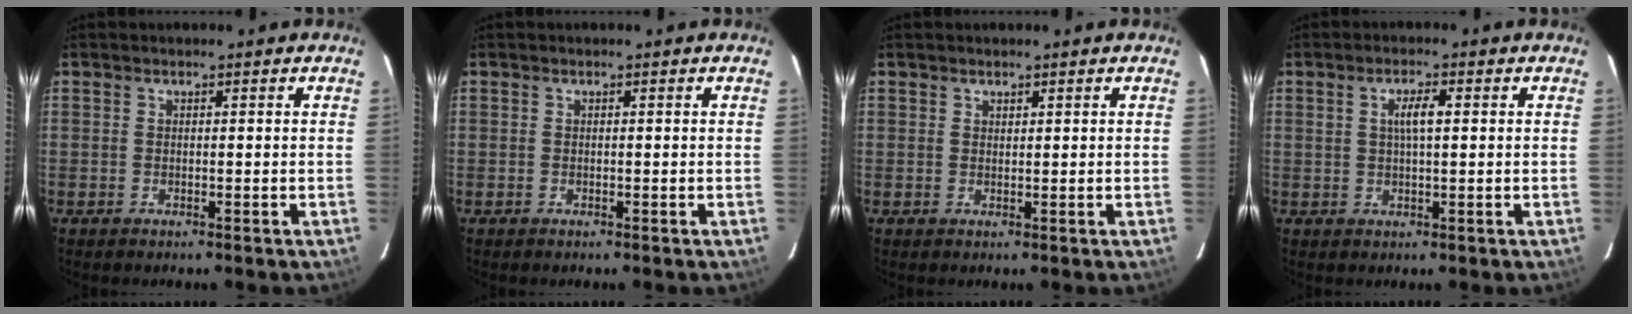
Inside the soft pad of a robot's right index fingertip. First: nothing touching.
{"total": 0.0}
{"total": 0.7, "force": [0.6, 0.3, 0.1], "torque": [-0.001, 0.002, 0.012]}
{"total": 3.5, "force": [0.8, 0.9, 3.3], "torque": [-0.061, 0.006, 0.017]}